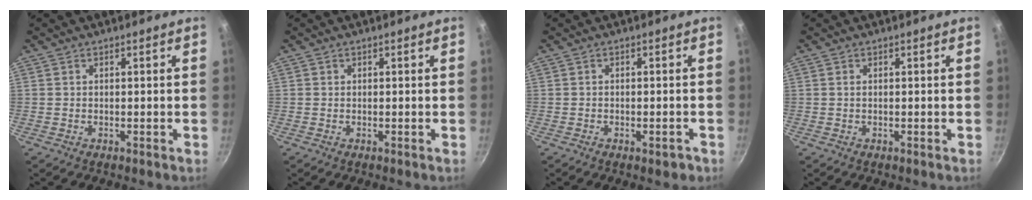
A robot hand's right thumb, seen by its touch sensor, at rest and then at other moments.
{"total": 0.0}
{"total": 1.7, "force": [-1.0, 0.7, 1.2], "torque": [-0.013, 0.008, -0.010]}
{"total": 0.0}